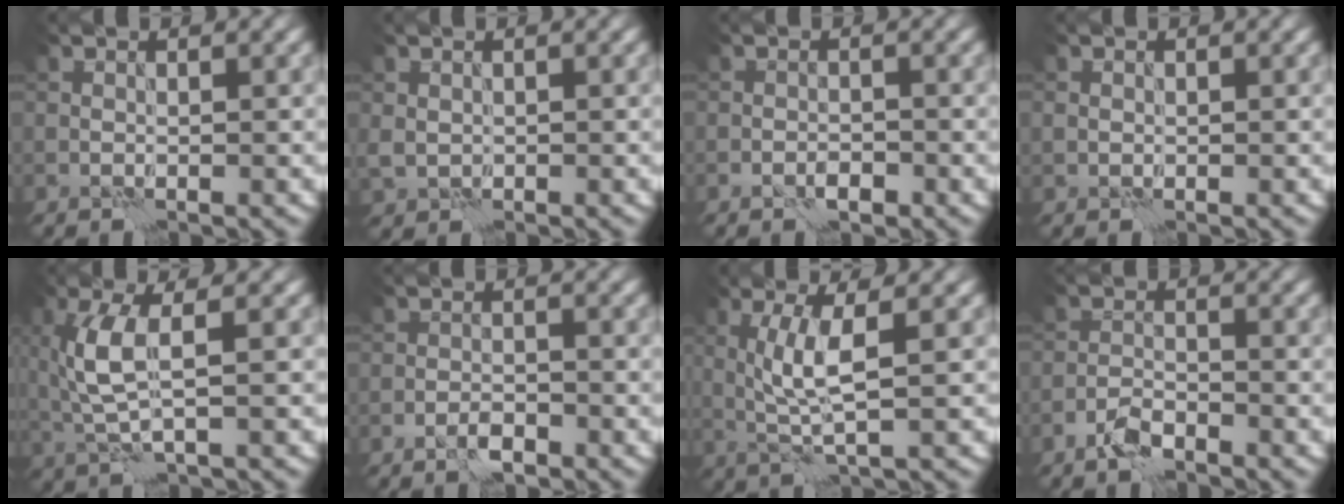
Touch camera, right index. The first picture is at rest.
{"total": 1.1, "force": [0.2, 1.0, 0.5], "torque": [-0.013, -0.001, 0.005]}
{"total": 1.7, "force": [-1.0, 0.9, 1.0], "torque": [-0.013, 0.003, -0.020]}
{"total": 0.7, "force": [0.2, 0.7, 0.2], "torque": [-0.003, -0.002, 0.003]}
{"total": 4.6, "force": [0.7, 1.5, 4.3], "torque": [-0.107, -0.002, 0.014]}
{"total": 1.9, "force": [-1.4, 0.7, 1.2], "torque": [-0.017, 0.004, -0.027]}
{"total": 3.9, "force": [0.7, 0.5, 3.8], "torque": [-0.084, 0.001, 0.018]}
{"total": 2.3, "force": [-1.8, 0.8, 1.2], "torque": [-0.023, 0.005, -0.040]}